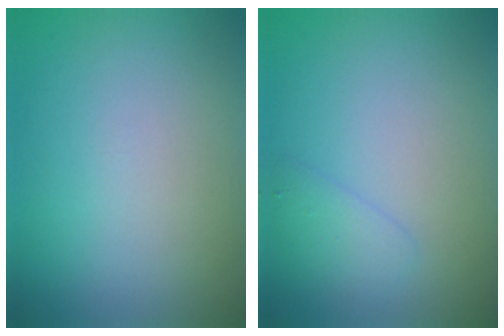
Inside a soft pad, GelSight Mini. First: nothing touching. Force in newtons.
{"total": 1.7, "press": 1.7, "slide": 0.1}